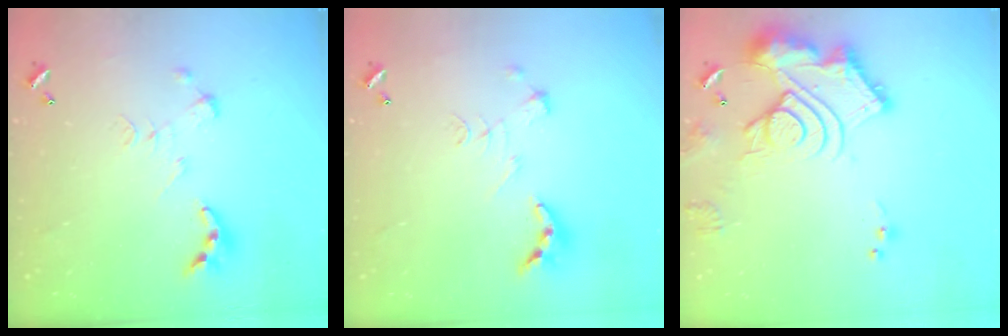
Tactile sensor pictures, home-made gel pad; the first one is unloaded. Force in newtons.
{"total": 2.4, "press": 1.9, "slide": 1.5}
{"total": 18.1, "press": 18.0, "slide": 1.9}